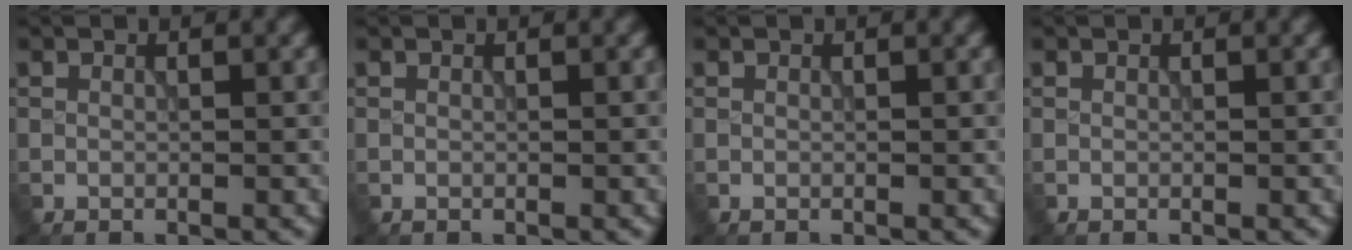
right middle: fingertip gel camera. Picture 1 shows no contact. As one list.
[{"total": 0.0}, {"total": 0.0}, {"total": 0.0}]